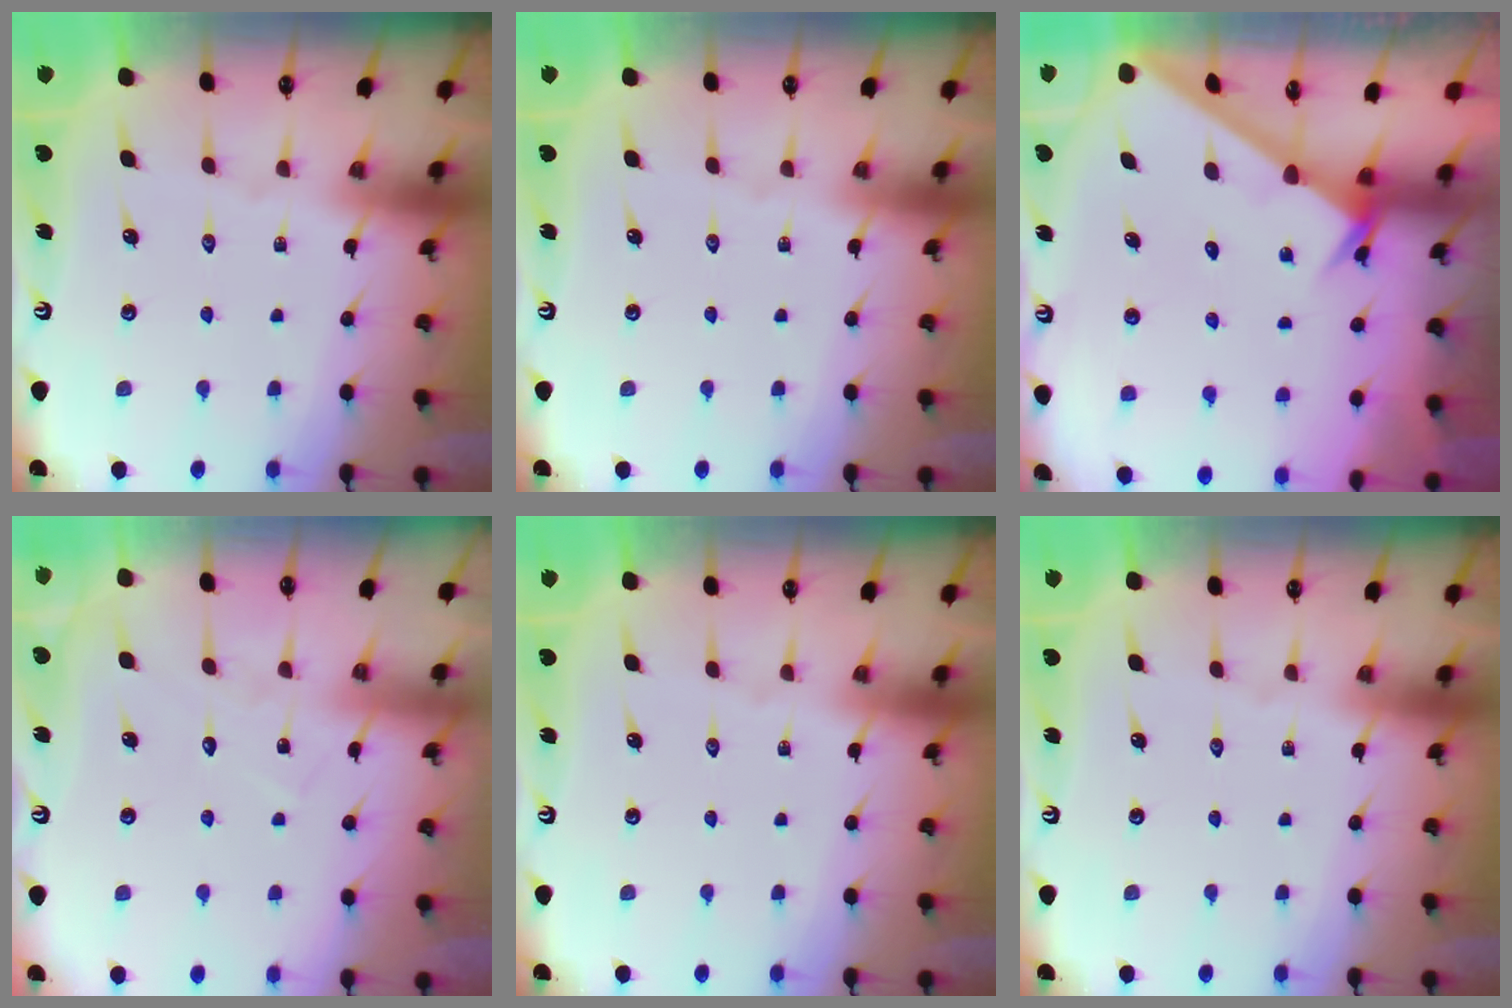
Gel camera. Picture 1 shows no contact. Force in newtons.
{"total": 0.0}
{"total": 2.6, "press": 2.6, "slide": 0.1}
{"total": 6.1, "press": 6.1, "slide": 0.5}
{"total": 0.0}
{"total": 0.0}